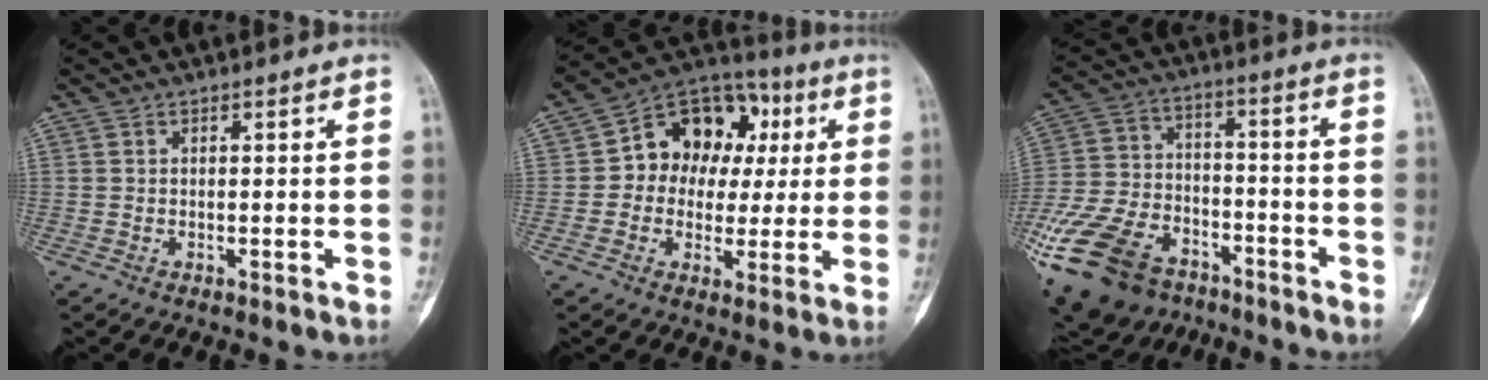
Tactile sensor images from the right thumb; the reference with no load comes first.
{"total": 15.0, "force": [2.4, 11.9, 8.7], "torque": [-0.068, 0.029, 0.028]}
{"total": 25.2, "force": [-14.8, 15.5, 13.1], "torque": [-0.339, 0.038, -0.260]}